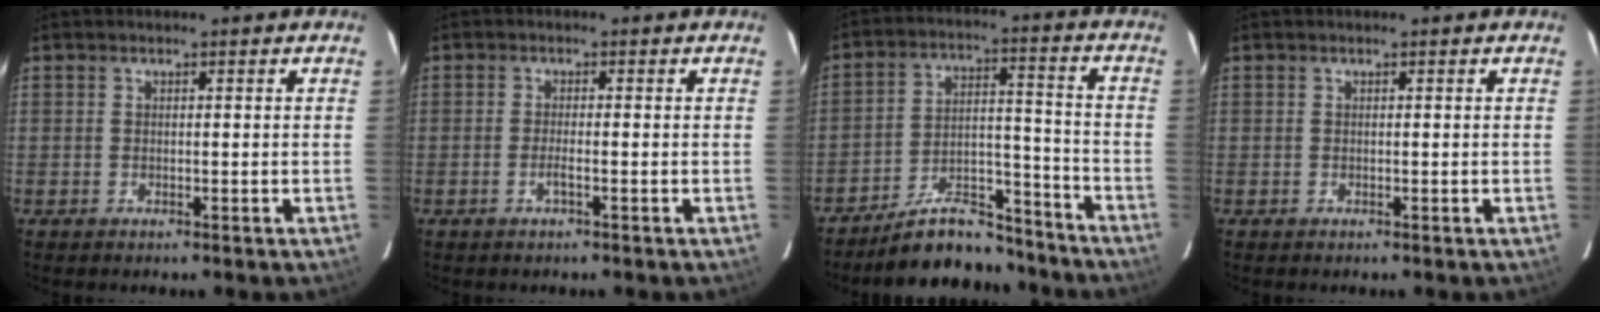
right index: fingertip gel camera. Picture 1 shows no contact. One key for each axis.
{"total": 1.8, "fx": -0.8, "fy": 0.4, "fz": 1.6, "tx": -0.033, "ty": 0.001, "tz": -0.015}
{"total": 12.8, "fx": -11.2, "fy": 4.1, "fz": 4.6, "tx": -0.069, "ty": 0.036, "tz": -0.189}
{"total": 0.0}